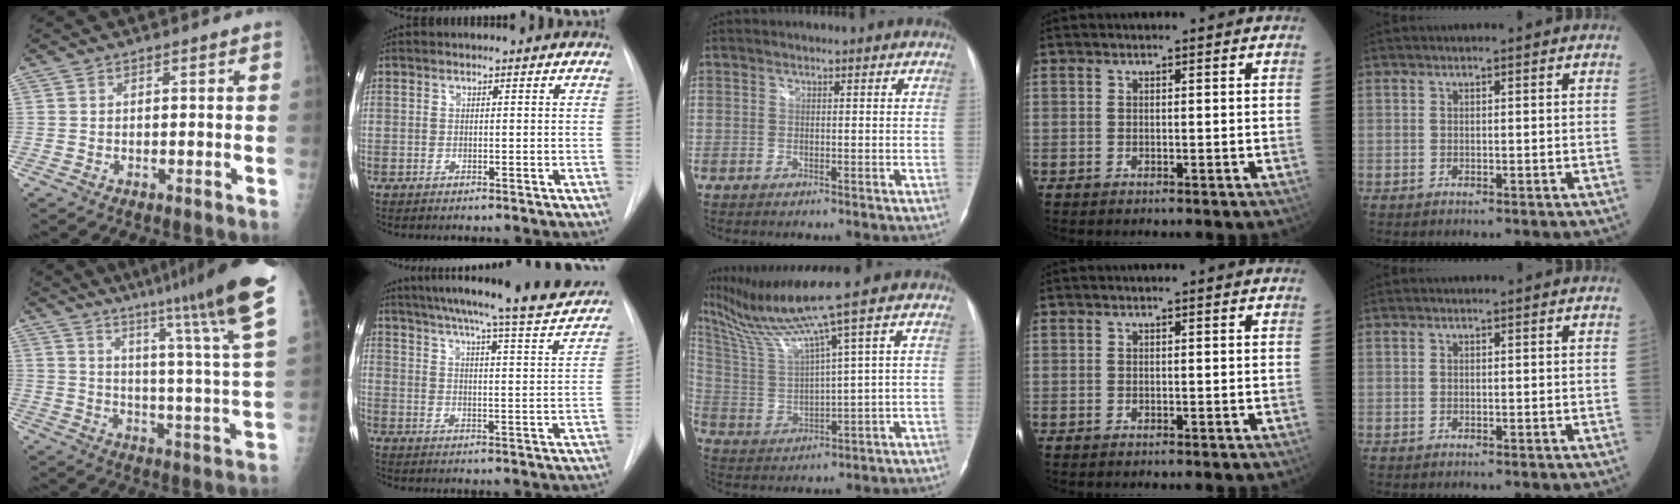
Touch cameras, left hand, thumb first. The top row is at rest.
{"thumb": {"total": 22.5, "force": [15.8, -0.3, 16.0], "torque": [-0.215, -0.087, 0.217]}, "index": {"total": 23.8, "force": [21.5, 1.1, 10.0], "torque": [-0.155, -0.051, 0.266]}, "middle": {"total": 10.8, "force": [8.1, -3.2, 6.3], "torque": [-0.130, -0.003, 0.162]}}